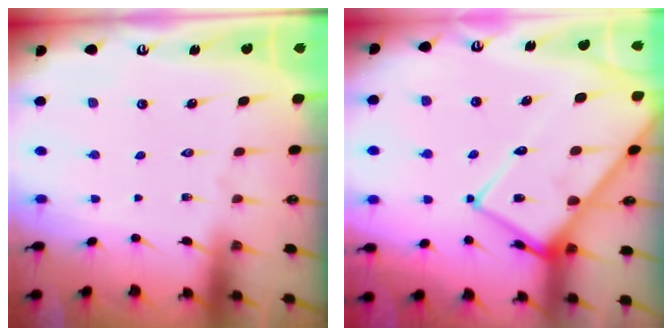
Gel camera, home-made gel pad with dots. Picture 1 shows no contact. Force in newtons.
{"total": 17.7, "press": 17.6, "slide": 1.6}